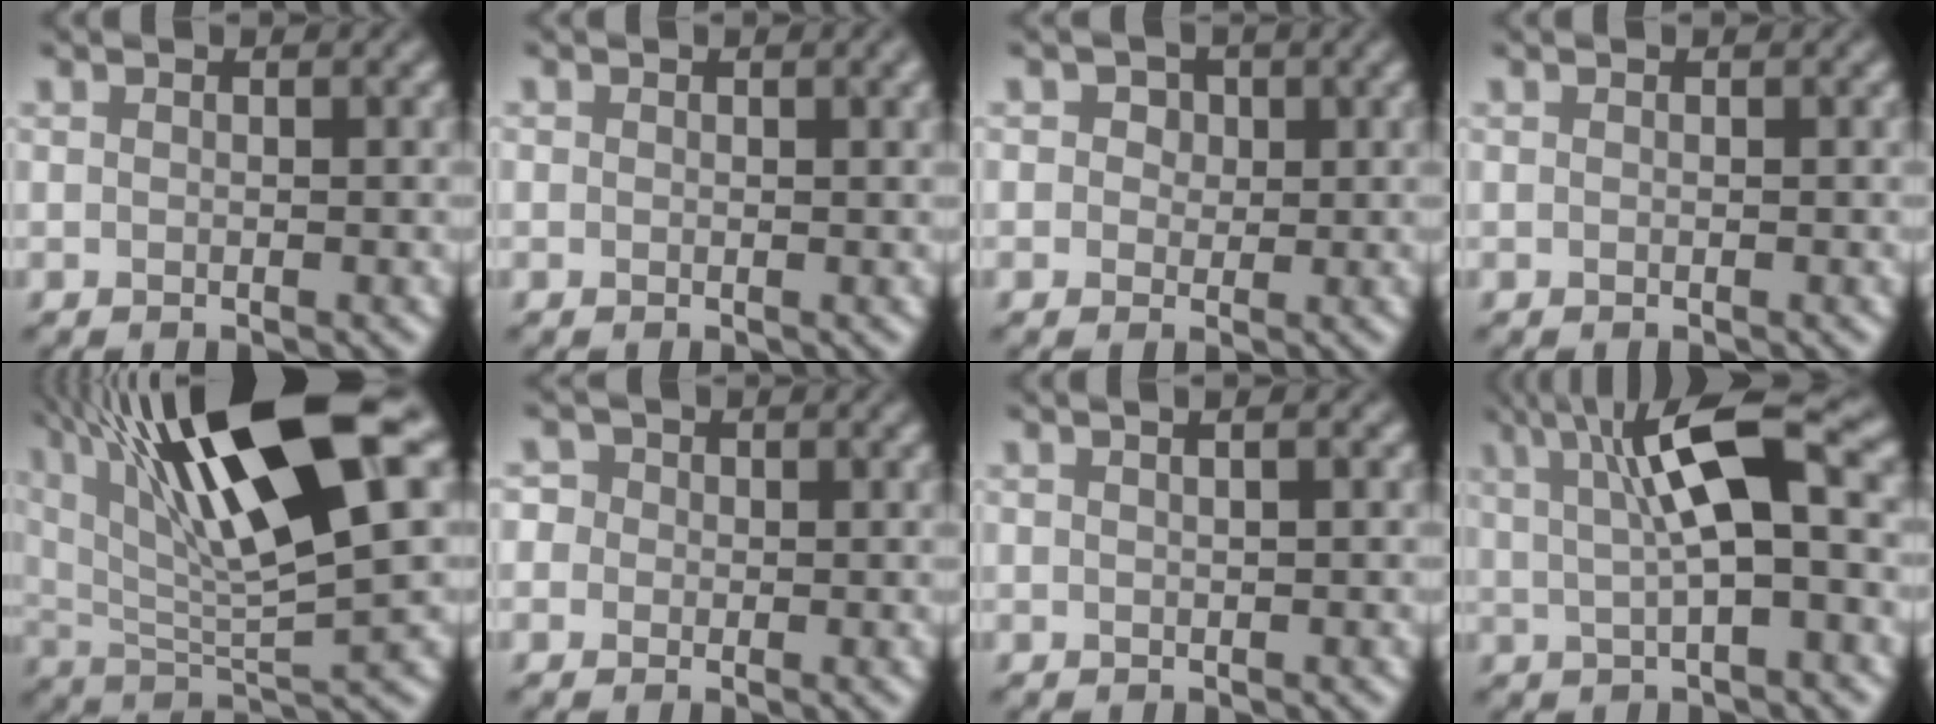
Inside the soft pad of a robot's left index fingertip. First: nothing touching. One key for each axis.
{"total": 1.2, "fx": 0.4, "fy": 0.7, "fz": 0.9, "tx": -0.010, "ty": -0.002, "tz": 0.005}
{"total": 2.5, "fx": 0.9, "fy": 2.1, "fz": 1.2, "tx": -0.020, "ty": 0.002, "tz": -0.002}
{"total": 0.0}
{"total": 15.2, "fx": 6.0, "fy": 3.7, "fz": 13.4, "tx": -0.228, "ty": 0.012, "tz": 0.095}
{"total": 3.1, "fx": 0.6, "fy": 2.9, "fz": 0.9, "tx": -0.004, "ty": 0.016, "tz": -0.011}
{"total": 3.2, "fx": 1.4, "fy": 1.5, "fz": 2.4, "tx": -0.008, "ty": 0.019, "tz": -0.010}
{"total": 8.0, "fx": 1.9, "fy": 1.9, "fz": 7.5, "tx": -0.129, "ty": 0.009, "tz": 0.027}